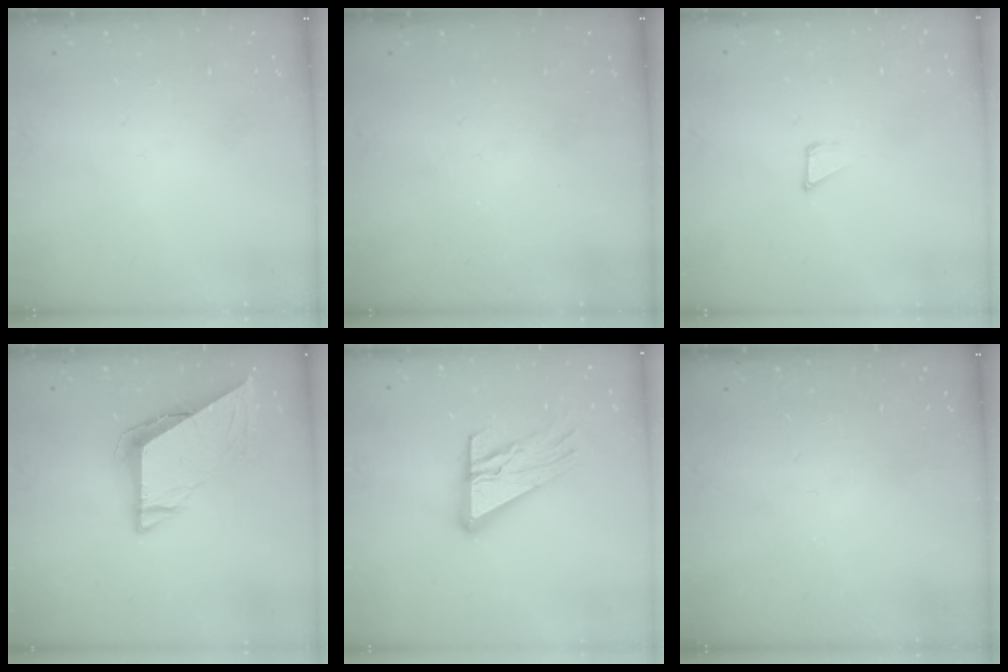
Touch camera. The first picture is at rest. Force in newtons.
{"total": 0.0}
{"total": 1.6, "press": 1.6, "slide": 0.1}
{"total": 7.8, "press": 7.8, "slide": 0.4}
{"total": 14.6, "press": 14.5, "slide": 1.4}
{"total": 0.0}